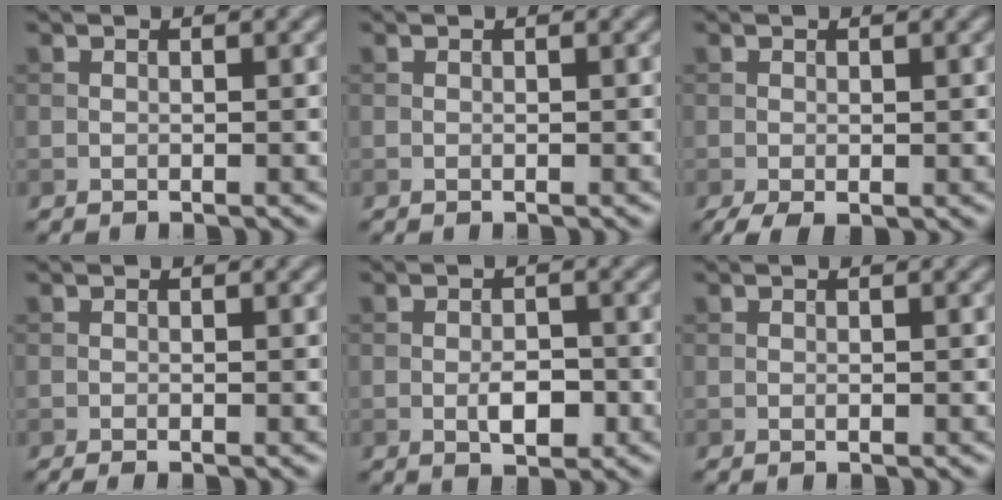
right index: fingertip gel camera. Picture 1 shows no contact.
{"total": 0.0}
{"total": 2.0, "force": [-0.9, 0.9, 1.6], "torque": [-0.036, -0.010, -0.013]}
{"total": 1.0, "force": [-0.5, 0.2, 0.8], "torque": [-0.011, -0.003, -0.010]}
{"total": 2.8, "force": [-0.8, 1.4, 2.3], "torque": [-0.037, -0.001, -0.013]}
{"total": 0.0}